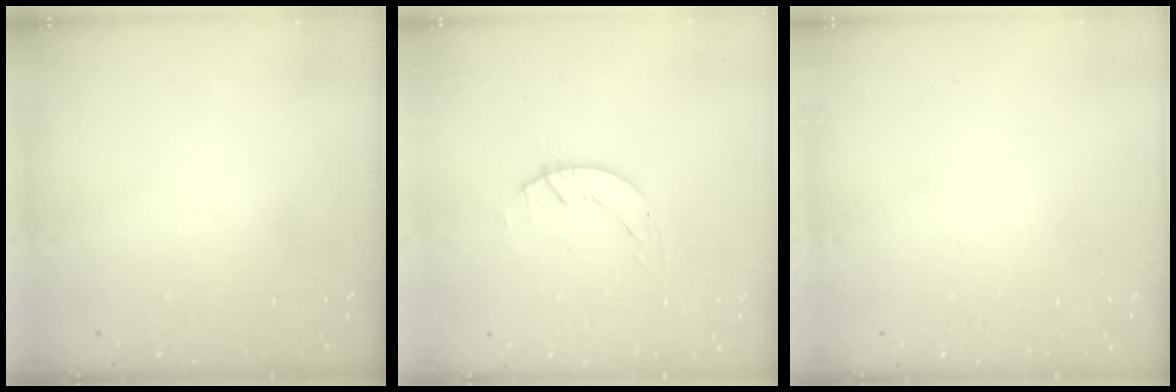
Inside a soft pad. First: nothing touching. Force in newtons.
{"total": 1.6, "press": 1.6, "slide": 0.3}
{"total": 0.0}